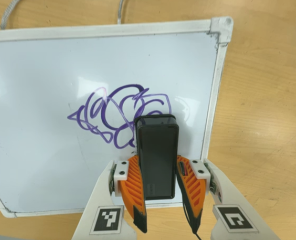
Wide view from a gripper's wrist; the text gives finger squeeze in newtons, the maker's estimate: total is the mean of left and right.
{"total": 13.8, "left": 14.5, "right": 13.1}